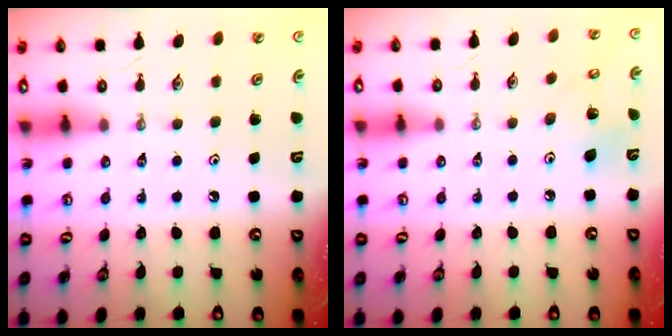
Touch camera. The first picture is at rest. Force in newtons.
{"total": 7.5, "press": 7.3, "slide": 1.9}